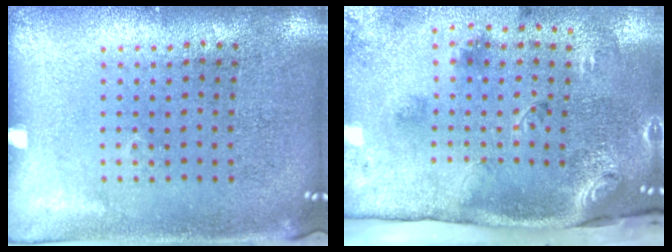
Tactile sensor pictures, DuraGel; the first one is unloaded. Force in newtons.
{"total": 3.3, "press": 2.0, "slide": 2.6}